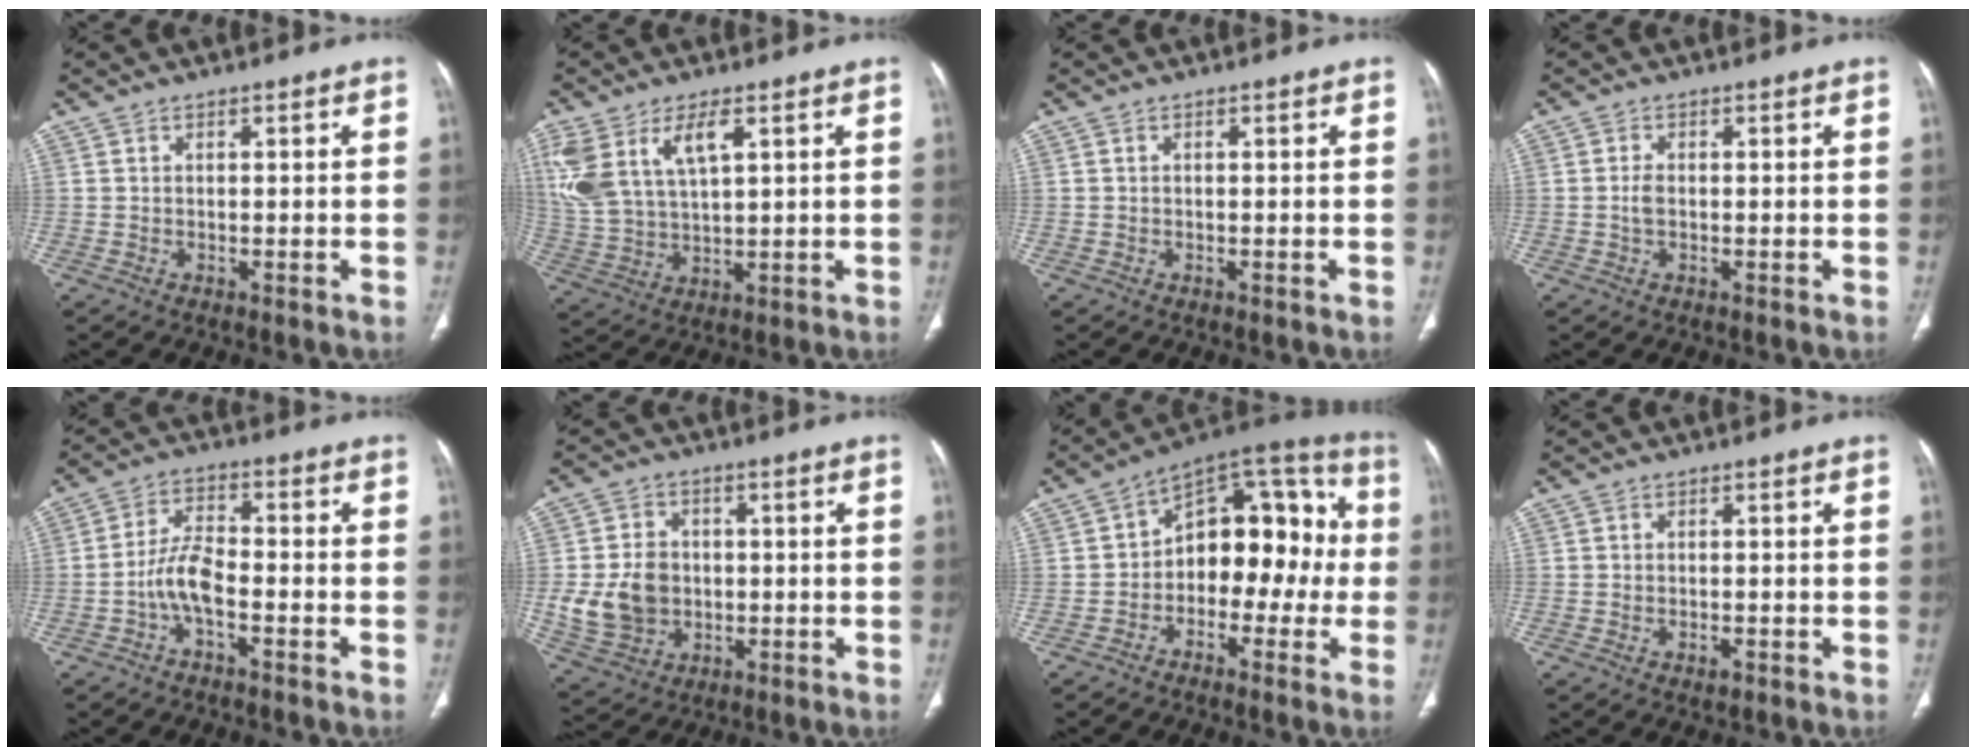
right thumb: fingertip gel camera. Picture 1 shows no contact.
{"total": 13.2, "force": [5.6, 6.5, 10.1], "torque": [-0.226, -0.009, 0.121]}
{"total": 0.0}
{"total": 1.9, "force": [-0.2, 1.1, 1.5], "torque": [-0.033, 0.002, -0.006]}
{"total": 6.3, "force": [-2.5, 2.6, 5.1], "torque": [-0.104, 0.027, -0.053]}
{"total": 11.1, "force": [-0.7, 9.1, 6.3], "torque": [-0.102, 0.004, -0.001]}
{"total": 16.2, "force": [-1.2, 10.4, 12.4], "torque": [-0.113, 0.057, -0.034]}
{"total": 1.5, "force": [-0.7, 0.9, 1.1], "torque": [-0.016, 0.004, -0.007]}